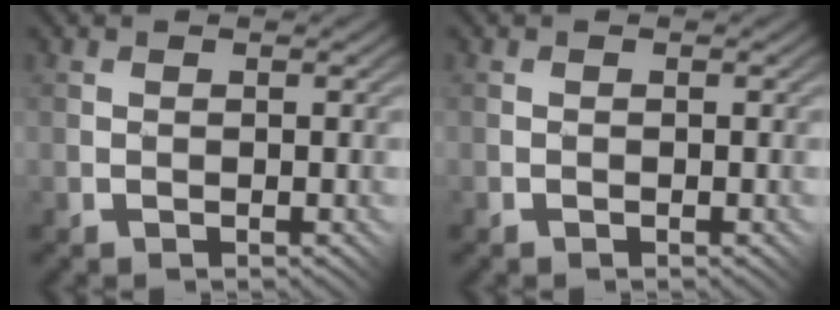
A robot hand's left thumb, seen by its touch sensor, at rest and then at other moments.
{"total": 0.0}